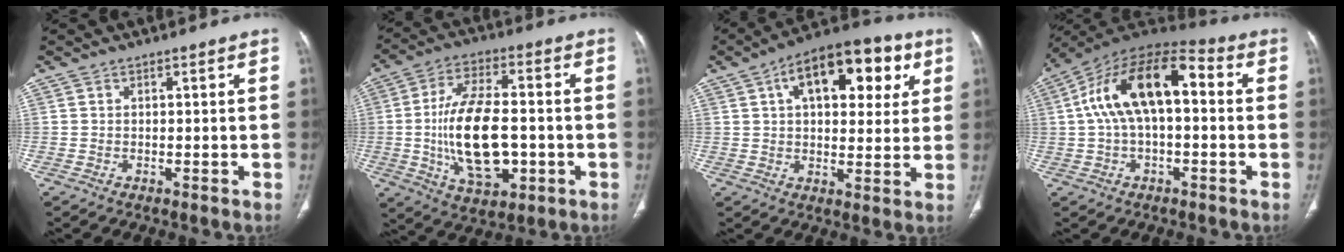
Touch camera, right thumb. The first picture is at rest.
{"total": 17.5, "force": [-2.1, 8.7, 15.0], "torque": [-0.263, 0.008, -0.029]}
{"total": 18.4, "force": [6.8, 9.6, 14.1], "torque": [-0.161, 0.008, 0.095]}
{"total": 17.1, "force": [1.9, 8.5, 14.7], "torque": [-0.255, 0.051, 0.024]}